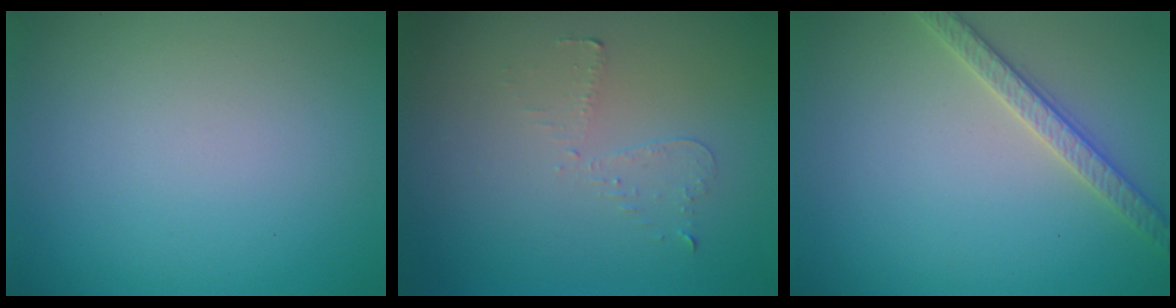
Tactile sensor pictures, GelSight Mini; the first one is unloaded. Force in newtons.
{"total": 0.9, "press": 0.8, "slide": 0.4}
{"total": 2.6, "press": 2.5, "slide": 0.5}